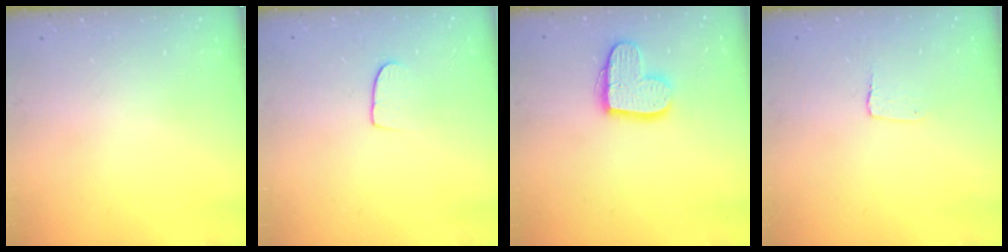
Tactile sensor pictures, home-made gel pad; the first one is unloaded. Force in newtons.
{"total": 6.1, "press": 6.1, "slide": 0.4}
{"total": 13.5, "press": 13.5, "slide": 0.9}
{"total": 3.5, "press": 3.4, "slide": 0.3}